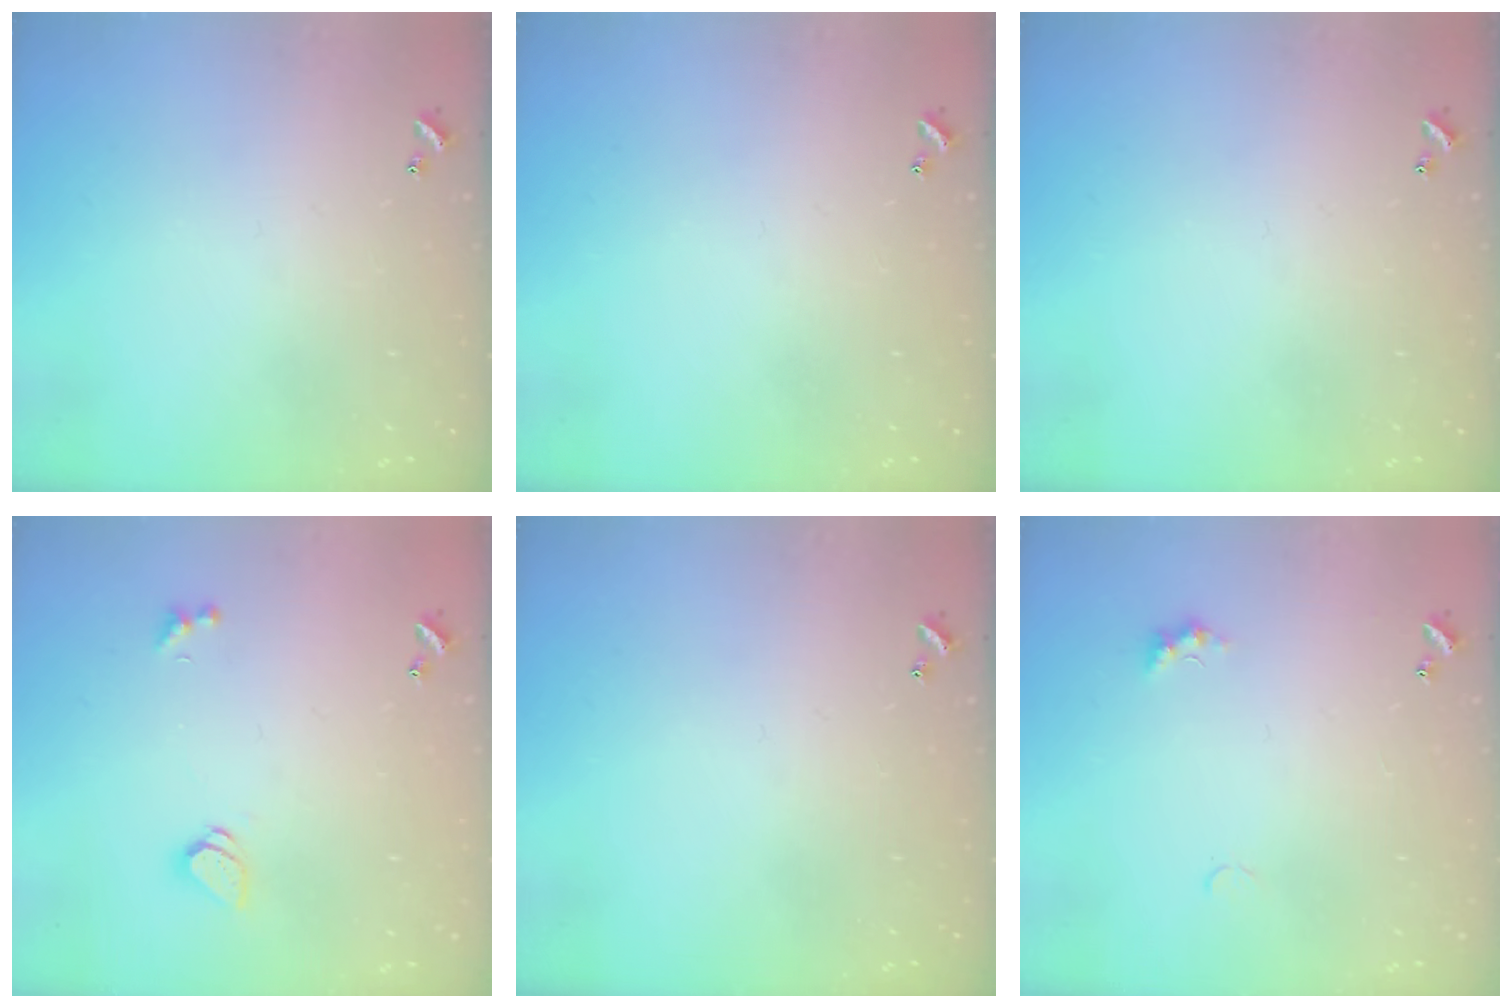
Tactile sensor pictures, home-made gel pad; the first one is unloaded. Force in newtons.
{"total": 0.0}
{"total": 0.0}
{"total": 1.7, "press": 1.6, "slide": 0.5}
{"total": 0.0}
{"total": 2.3, "press": 2.2, "slide": 0.7}